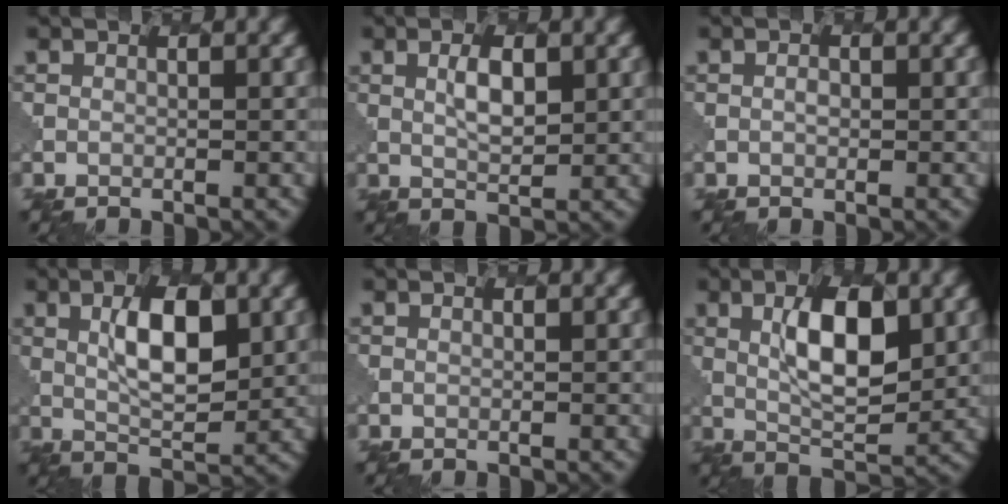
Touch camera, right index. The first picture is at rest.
{"total": 2.5, "force": [0.9, 1.0, 2.1], "torque": [-0.043, 0.002, 0.019]}
{"total": 0.8, "force": [-0.1, 0.5, 0.5], "torque": [-0.009, 0.001, -0.001]}
{"total": 5.8, "force": [1.4, 2.3, 5.1], "torque": [-0.087, 0.003, 0.027]}
{"total": 0.0}
{"total": 6.6, "force": [1.4, 2.6, 5.9], "torque": [-0.097, 0.002, 0.027]}